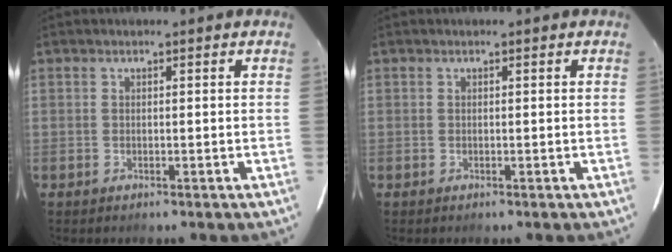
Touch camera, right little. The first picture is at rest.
{"total": 0.0}